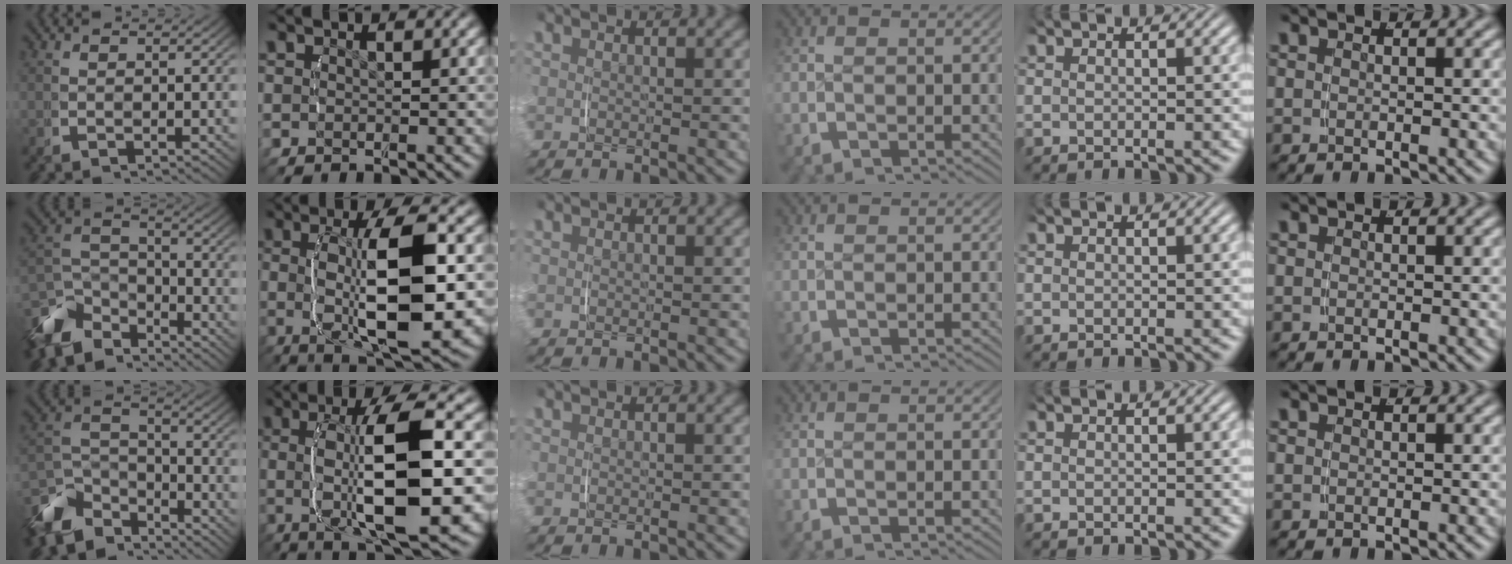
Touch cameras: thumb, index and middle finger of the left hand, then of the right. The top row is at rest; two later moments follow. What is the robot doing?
{"motion": "lift_and_place", "object": "jar lid"}